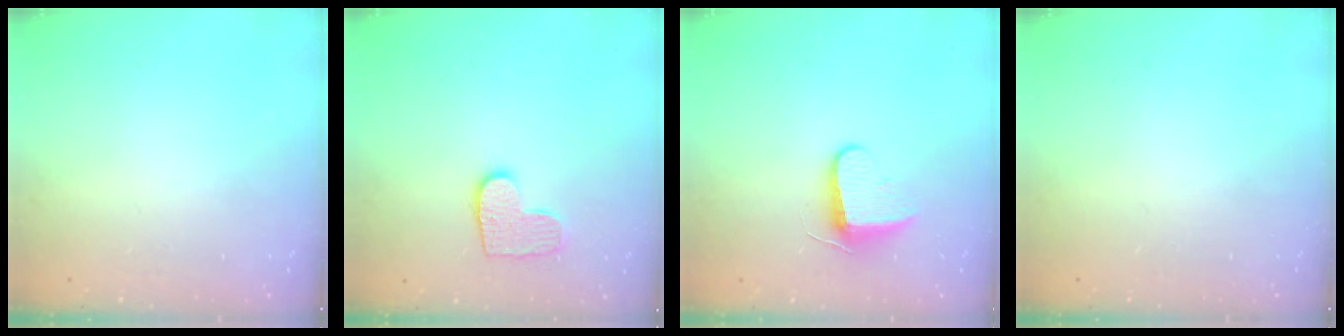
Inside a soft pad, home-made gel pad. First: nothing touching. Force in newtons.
{"total": 9.2, "press": 9.2, "slide": 0.3}
{"total": 9.4, "press": 9.3, "slide": 0.9}
{"total": 0.0}